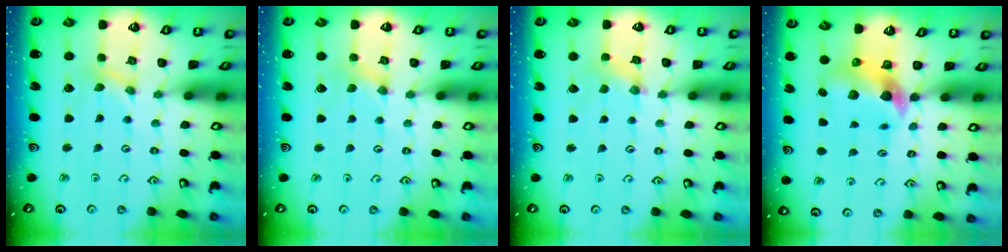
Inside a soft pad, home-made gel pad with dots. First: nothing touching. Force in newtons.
{"total": 0.0}
{"total": 2.3, "press": 2.2, "slide": 0.3}
{"total": 7.0, "press": 7.0, "slide": 1.0}